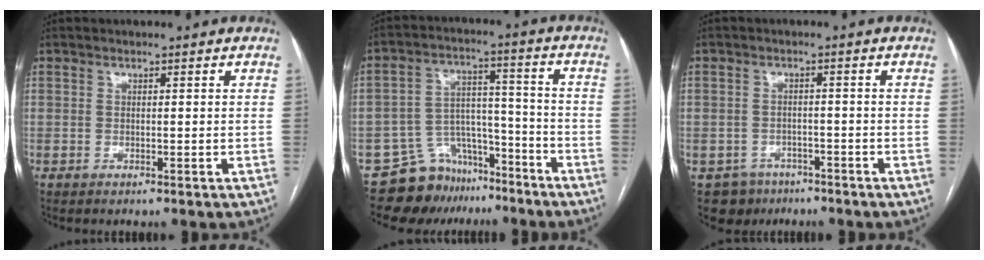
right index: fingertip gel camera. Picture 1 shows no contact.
{"total": 9.7, "force": [-8.1, 5.2, 0.7], "torque": [-0.003, 0.061, -0.131]}
{"total": 4.6, "force": [-3.0, 3.5, -0.1], "torque": [0.009, 0.008, -0.042]}